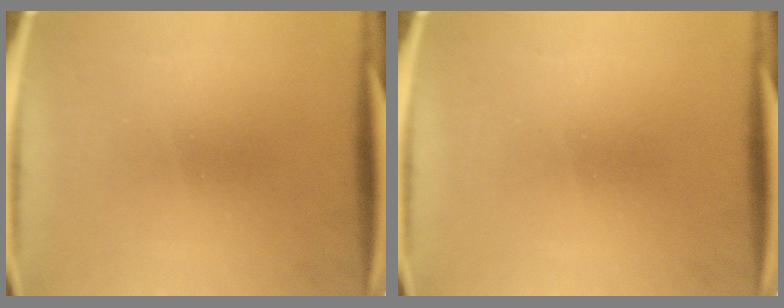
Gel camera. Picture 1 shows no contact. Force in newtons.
{"total": 0.0}